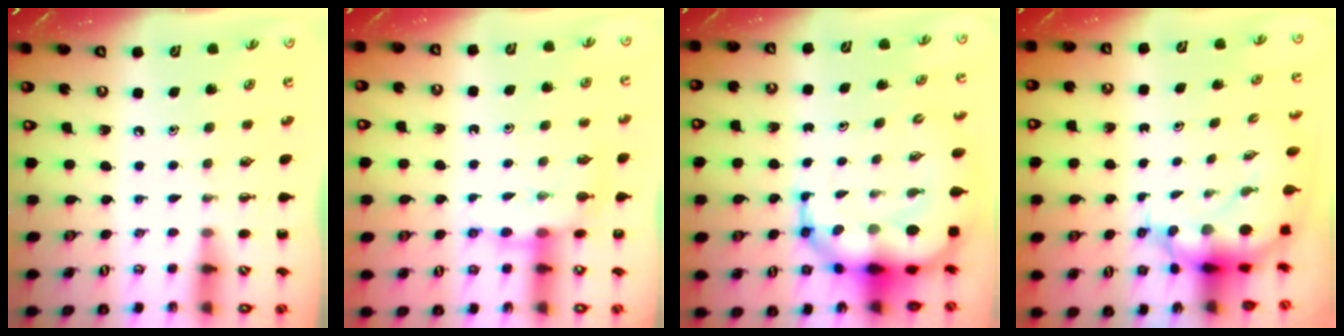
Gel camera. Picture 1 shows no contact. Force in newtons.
{"total": 8.5, "press": 8.4, "slide": 0.7}
{"total": 12.5, "press": 12.0, "slide": 3.7}
{"total": 7.3, "press": 7.0, "slide": 1.9}